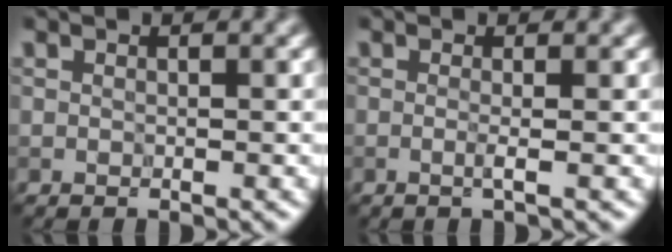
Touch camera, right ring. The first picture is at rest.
{"total": 1.1, "force": [-0.1, 0.3, 1.1], "torque": [-0.015, -0.004, -0.011]}